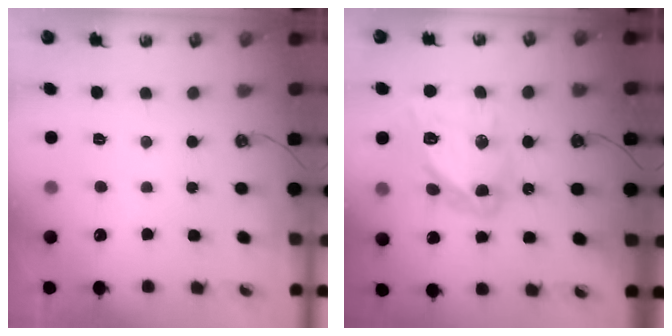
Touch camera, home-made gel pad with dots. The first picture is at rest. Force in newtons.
{"total": 16.5, "press": 16.5, "slide": 1.7}